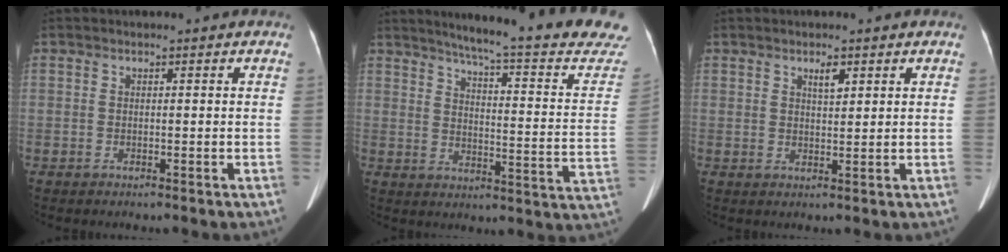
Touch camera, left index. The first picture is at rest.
{"total": 25.7, "force": [23.0, 0.6, 11.3], "torque": [-0.151, -0.100, 0.272]}
{"total": 1.8, "force": [1.0, 0.6, 1.4], "torque": [-0.024, -0.003, 0.019]}